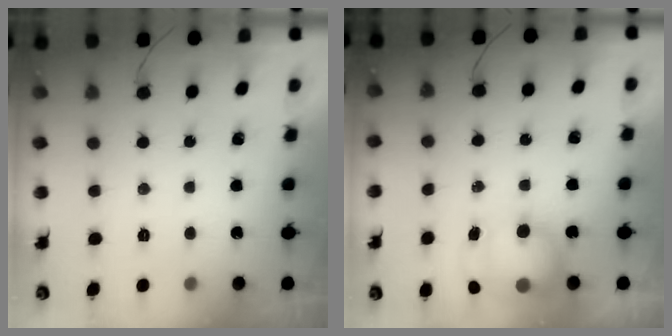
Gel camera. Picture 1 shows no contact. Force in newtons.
{"total": 8.8, "press": 8.2, "slide": 3.3}